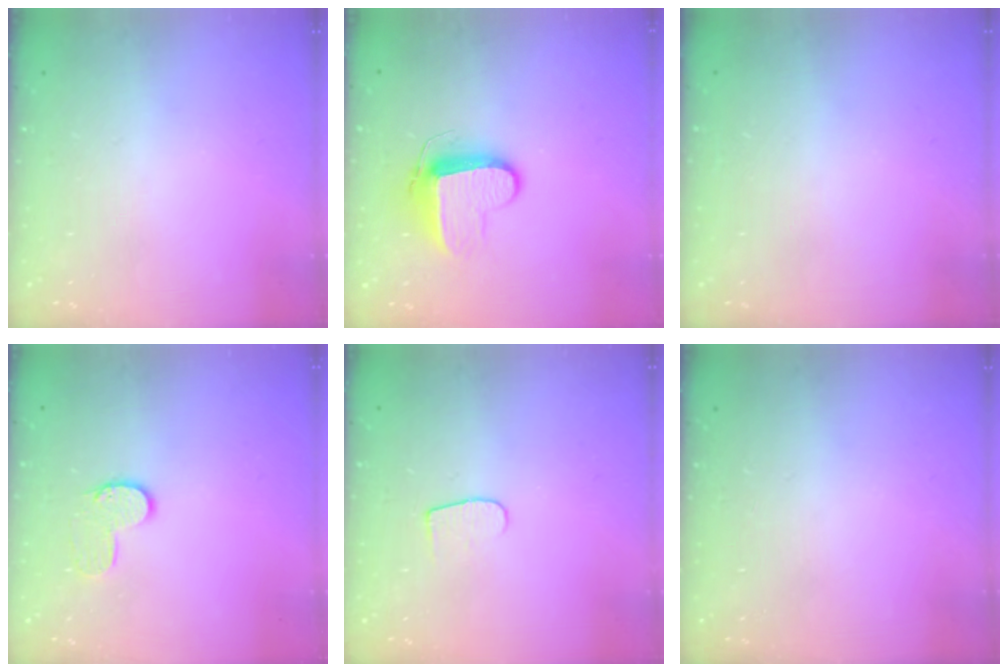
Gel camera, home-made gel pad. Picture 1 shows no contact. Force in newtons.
{"total": 9.5, "press": 9.5, "slide": 0.2}
{"total": 0.6, "press": 0.5, "slide": 0.2}
{"total": 6.8, "press": 6.8, "slide": 0.3}
{"total": 5.2, "press": 5.1, "slide": 0.6}
{"total": 0.0}